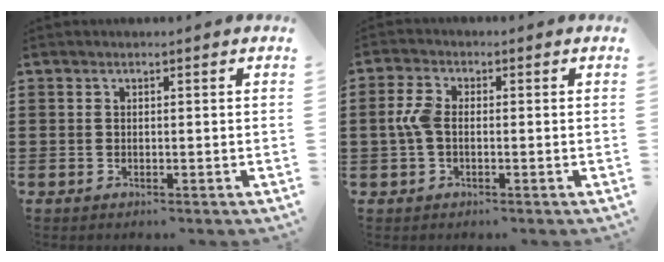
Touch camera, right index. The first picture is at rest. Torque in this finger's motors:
{"motor_torque": [1.01, -0.22, 0.28, 0.12]}